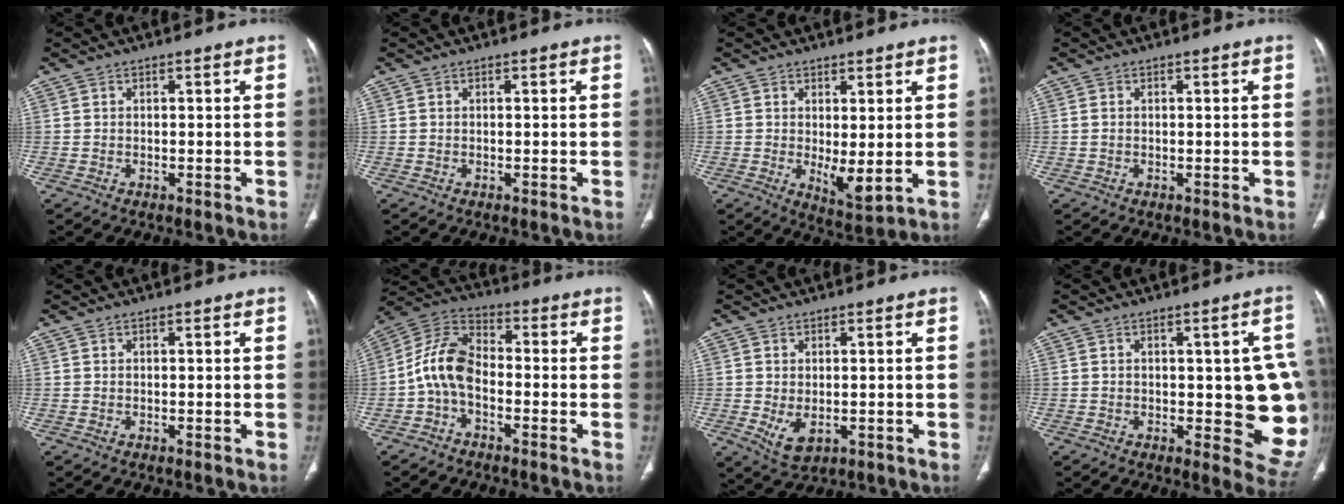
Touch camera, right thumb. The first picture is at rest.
{"total": 0.0}
{"total": 5.4, "force": [0.2, 1.9, 5.1], "torque": [-0.077, -0.020, 0.013]}
{"total": 0.6, "force": [0.1, 0.3, 0.5], "torque": [-0.019, 0.003, 0.005]}
{"total": 0.0}
{"total": 9.6, "force": [-2.2, 5.9, 7.2], "torque": [-0.132, 0.038, -0.058]}
{"total": 4.4, "force": [-0.7, 2.7, 3.4], "torque": [-0.060, -0.008, 0.002]}
{"total": 13.3, "force": [-0.9, 4.9, 12.4], "torque": [-0.120, -0.015, -0.004]}